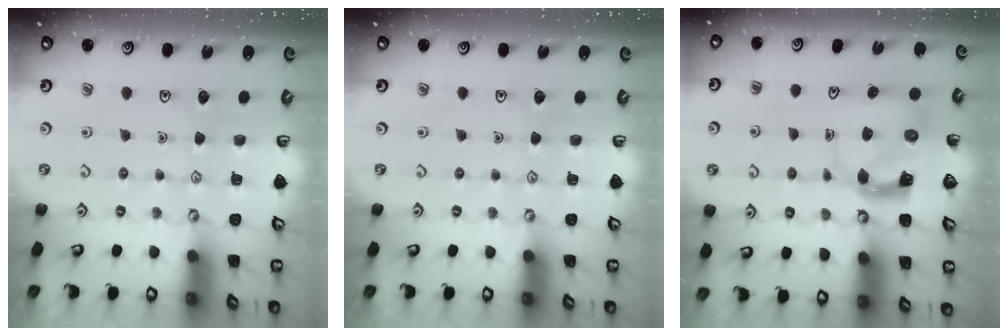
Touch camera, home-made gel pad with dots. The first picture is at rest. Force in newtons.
{"total": 0.0}
{"total": 4.0, "press": 3.9, "slide": 0.7}